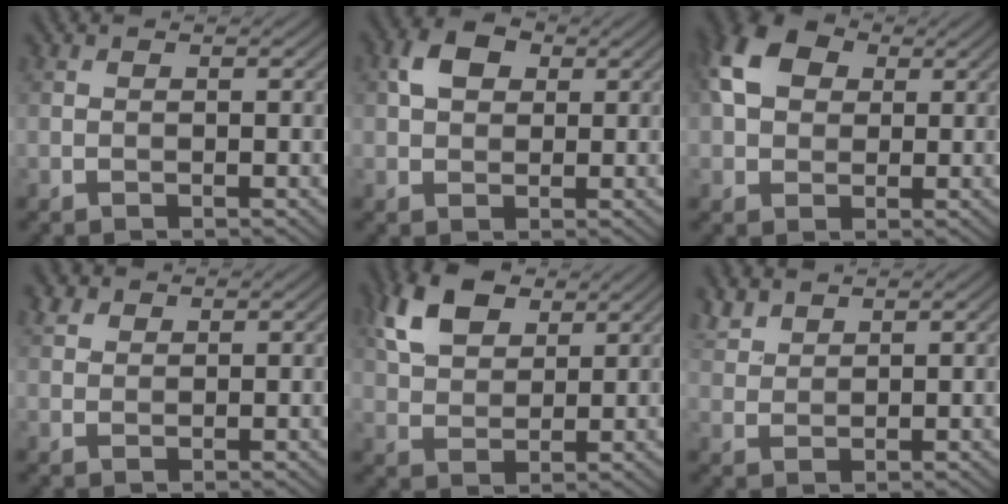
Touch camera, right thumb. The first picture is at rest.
{"total": 4.1, "force": [1.3, 3.0, 2.5], "torque": [-0.053, 0.009, 0.017]}
{"total": 7.8, "force": [2.1, 5.7, 4.8], "torque": [-0.122, 0.019, 0.033]}
{"total": 1.8, "force": [1.3, 1.1, 0.6], "torque": [-0.015, 0.007, 0.029]}
{"total": 8.6, "force": [4.6, 4.9, 5.4], "torque": [-0.129, 0.011, 0.089]}
{"total": 3.2, "force": [2.7, 1.2, 1.2], "torque": [-0.031, 0.007, 0.065]}